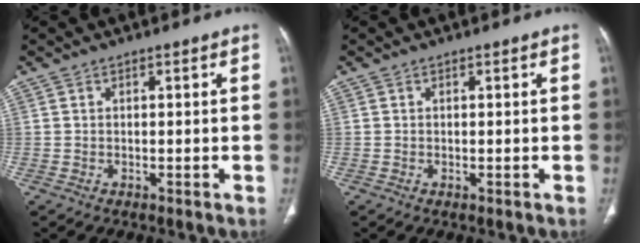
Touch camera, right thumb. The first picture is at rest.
{"total": 0.0}